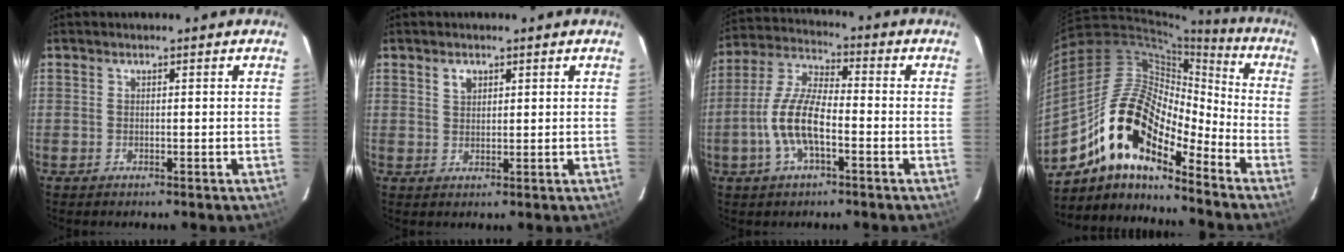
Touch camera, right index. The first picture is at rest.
{"total": 2.3, "force": [1.2, 1.5, 1.1], "torque": [-0.016, 0.006, 0.023]}
{"total": 11.1, "force": [-3.5, 4.0, 9.7], "torque": [-0.208, 0.004, -0.070]}
{"total": 17.6, "force": [-12.1, 6.6, 10.9], "torque": [-0.188, 0.005, -0.242]}